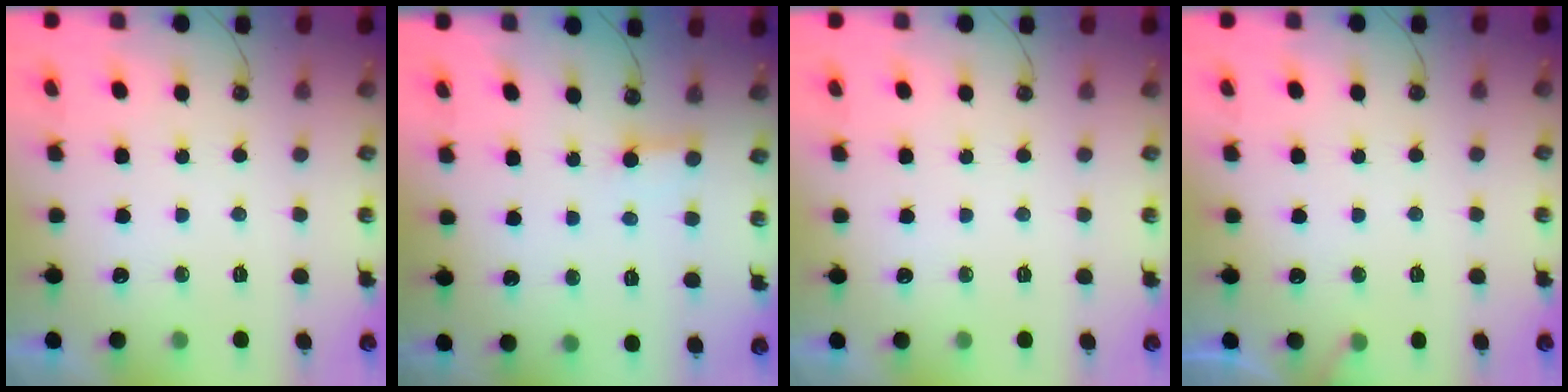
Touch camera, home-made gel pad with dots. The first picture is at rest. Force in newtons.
{"total": 2.5, "press": 2.5, "slide": 0.1}
{"total": 0.0}
{"total": 3.7, "press": 3.7, "slide": 0.2}